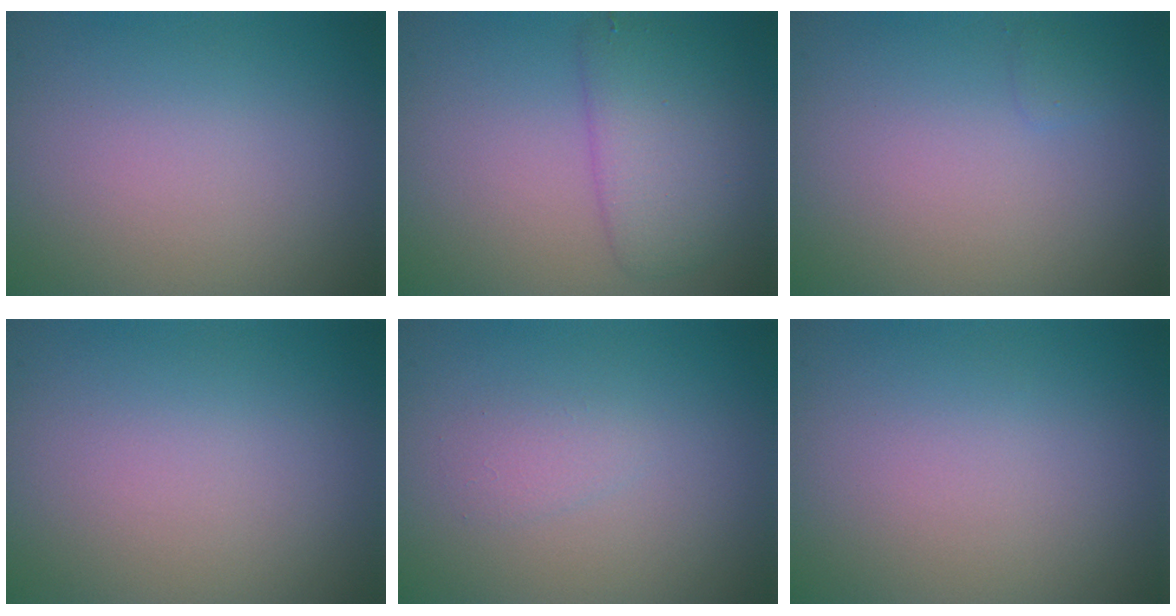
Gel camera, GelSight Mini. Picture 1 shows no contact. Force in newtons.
{"total": 4.2, "press": 4.2, "slide": 0.1}
{"total": 0.7, "press": 0.7, "slide": 0.1}
{"total": 0.0}
{"total": 1.0, "press": 1.0, "slide": 0.0}
{"total": 0.0}